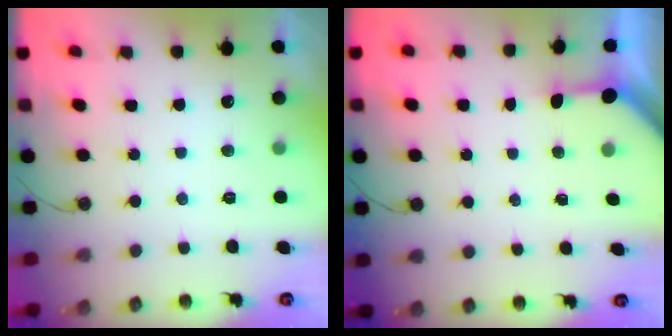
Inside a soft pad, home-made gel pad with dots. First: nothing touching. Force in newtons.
{"total": 2.8, "press": 2.8, "slide": 0.2}